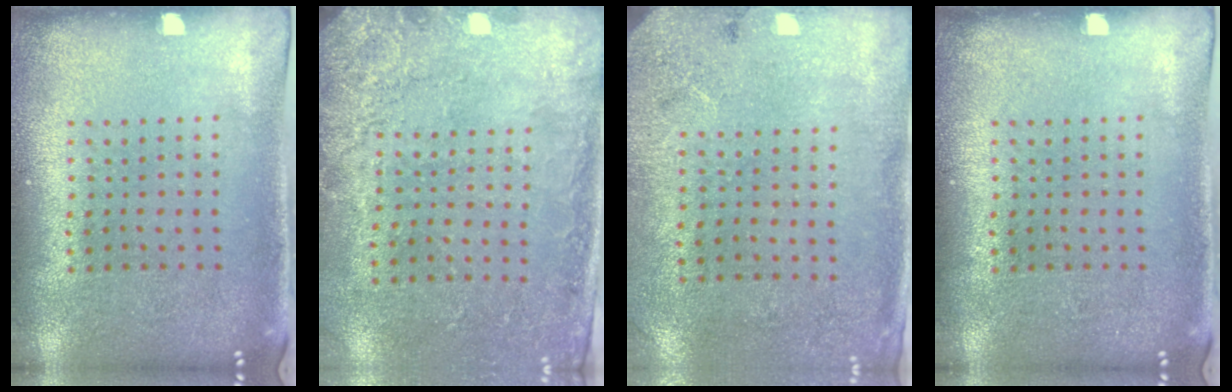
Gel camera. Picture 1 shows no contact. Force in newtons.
{"total": 2.7, "press": 2.2, "slide": 1.5}
{"total": 2.6, "press": 2.1, "slide": 1.6}
{"total": 0.0}